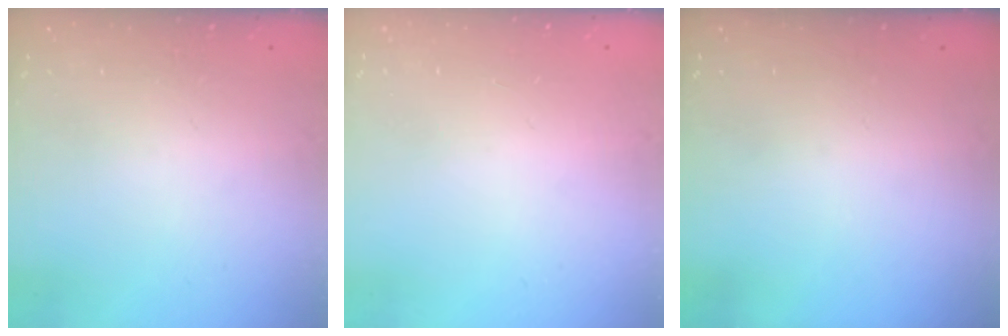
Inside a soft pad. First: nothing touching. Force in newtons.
{"total": 0.9, "press": 0.9, "slide": 0.0}
{"total": 0.0}